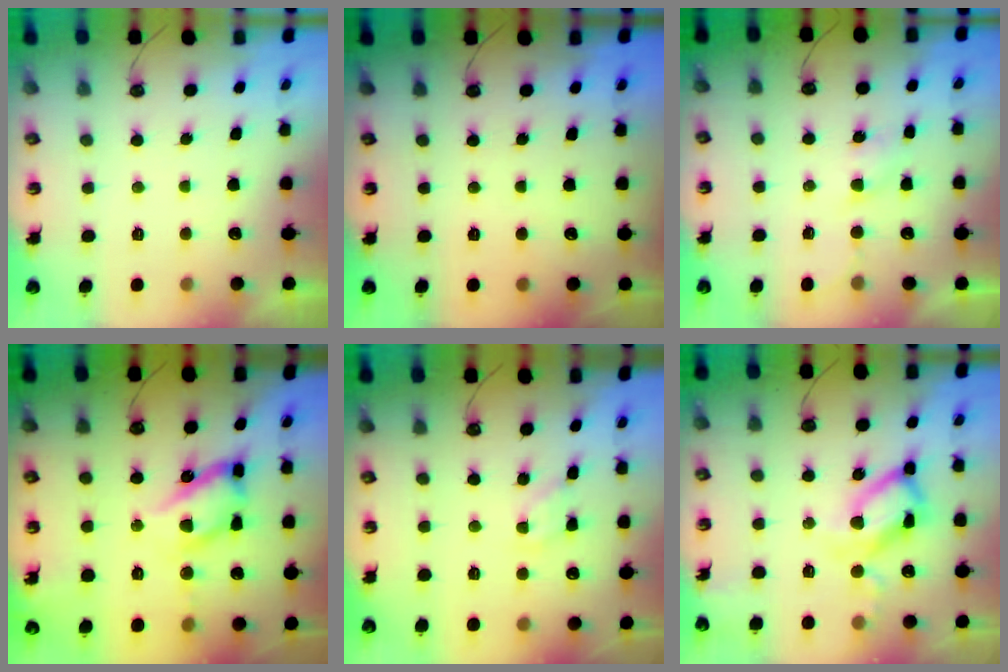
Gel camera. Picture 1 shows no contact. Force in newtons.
{"total": 0.0}
{"total": 4.1, "press": 4.0, "slide": 0.6}
{"total": 14.5, "press": 14.5, "slide": 0.7}
{"total": 2.7, "press": 2.6, "slide": 0.4}
{"total": 15.2, "press": 15.2, "slide": 1.3}